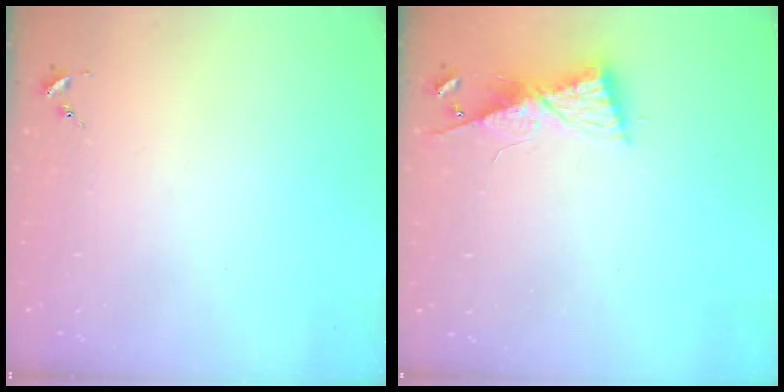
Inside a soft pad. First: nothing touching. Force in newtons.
{"total": 8.5, "press": 8.5, "slide": 0.7}